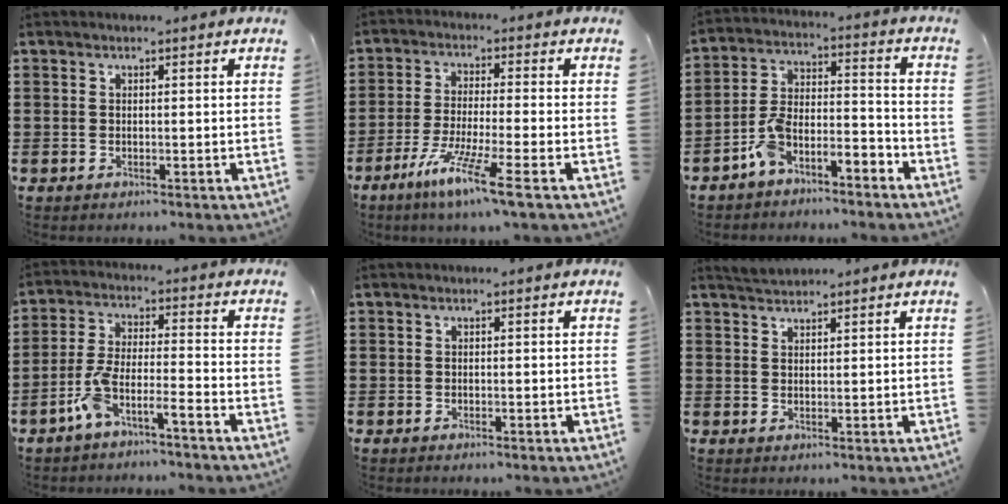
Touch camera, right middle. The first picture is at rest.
{"total": 7.7, "force": [-5.3, -0.2, 5.7], "torque": [-0.117, -0.015, -0.102]}
{"total": 5.8, "force": [-5.3, 1.1, 1.9], "torque": [-0.047, 0.003, -0.112]}
{"total": 5.8, "force": [-4.5, 0.3, 3.6], "torque": [-0.089, -0.009, -0.093]}
{"total": 0.0}
{"total": 1.9, "force": [1.9, 0.2, 0.1], "torque": [-0.008, 0.004, 0.038]}